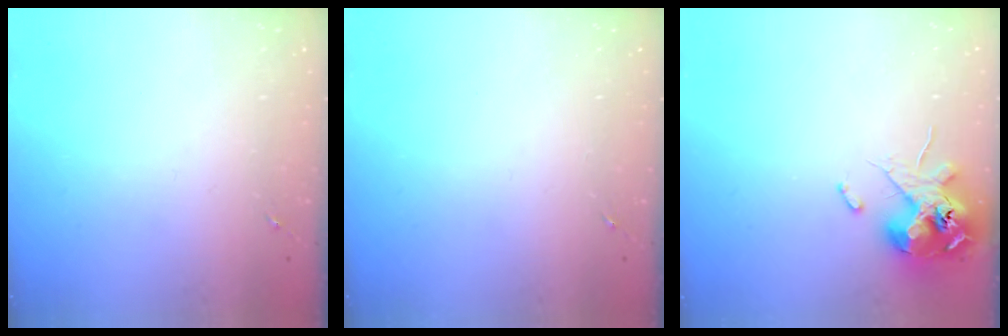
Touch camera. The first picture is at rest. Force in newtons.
{"total": 0.0}
{"total": 12.1, "press": 11.9, "slide": 2.2}